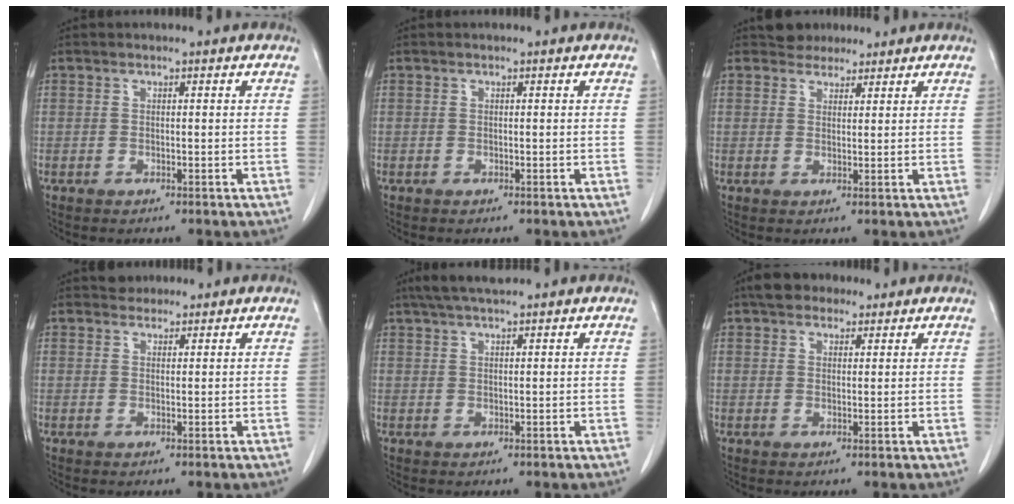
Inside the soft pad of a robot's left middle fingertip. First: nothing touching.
{"total": 0.0}
{"total": 2.8, "force": [2.4, 1.4, -0.2], "torque": [0.004, 0.011, 0.037]}
{"total": 1.6, "force": [1.4, 0.7, -0.2], "torque": [0.003, 0.008, 0.022]}
{"total": 4.6, "force": [3.8, 0.1, 2.7], "torque": [-0.048, 0.022, 0.069]}
{"total": 4.9, "force": [3.7, 2.6, 1.8], "torque": [-0.031, 0.024, 0.065]}